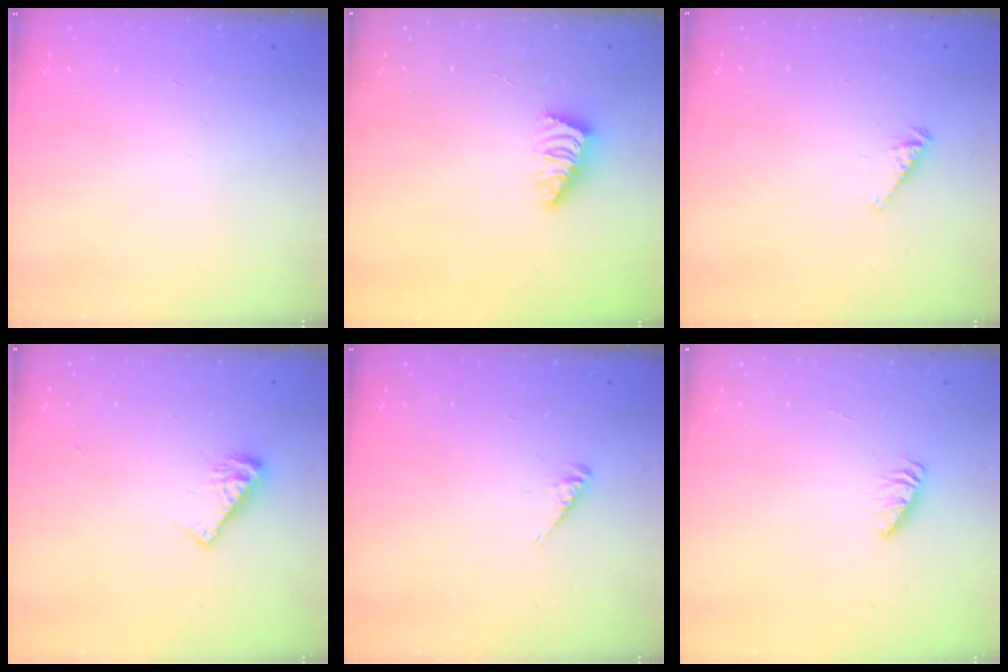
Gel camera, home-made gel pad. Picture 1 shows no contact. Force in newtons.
{"total": 3.5, "press": 3.4, "slide": 0.5}
{"total": 4.0, "press": 4.0, "slide": 0.2}
{"total": 6.9, "press": 6.8, "slide": 0.4}
{"total": 2.5, "press": 2.4, "slide": 0.5}
{"total": 1.8, "press": 1.7, "slide": 0.2}